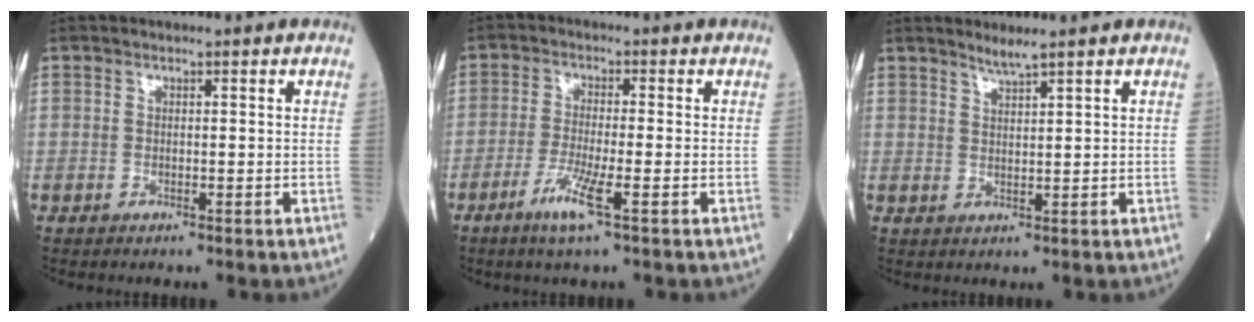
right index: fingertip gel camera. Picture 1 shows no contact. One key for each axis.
{"total": 5.7, "fx": -2.9, "fy": -0.2, "fz": 4.9, "tx": -0.099, "ty": -0.012, "tz": -0.058}
{"total": 1.9, "fx": 1.7, "fy": -0.6, "fz": 0.7, "tx": -0.016, "ty": -0.006, "tz": 0.035}